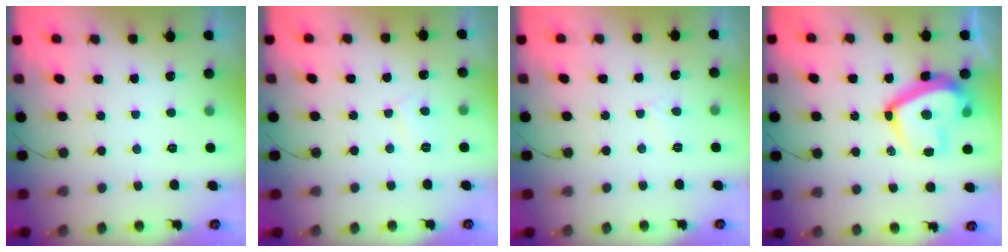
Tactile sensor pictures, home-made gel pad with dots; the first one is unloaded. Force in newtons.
{"total": 4.6, "press": 4.6, "slide": 0.4}
{"total": 2.0, "press": 2.0, "slide": 0.2}
{"total": 16.4, "press": 16.3, "slide": 1.4}